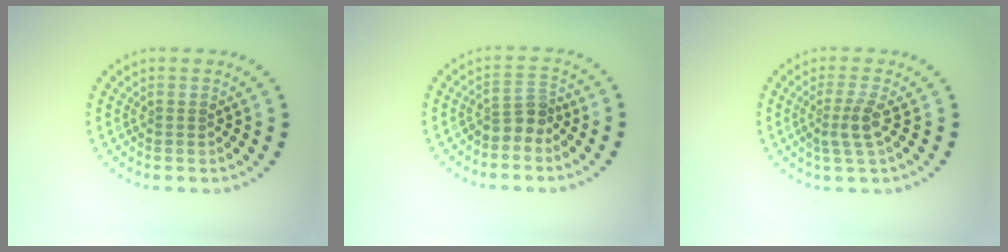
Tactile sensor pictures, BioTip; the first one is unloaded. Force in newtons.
{"total": 2.3, "press": 1.7, "slide": 1.6}
{"total": 2.2, "press": 1.8, "slide": 1.4}